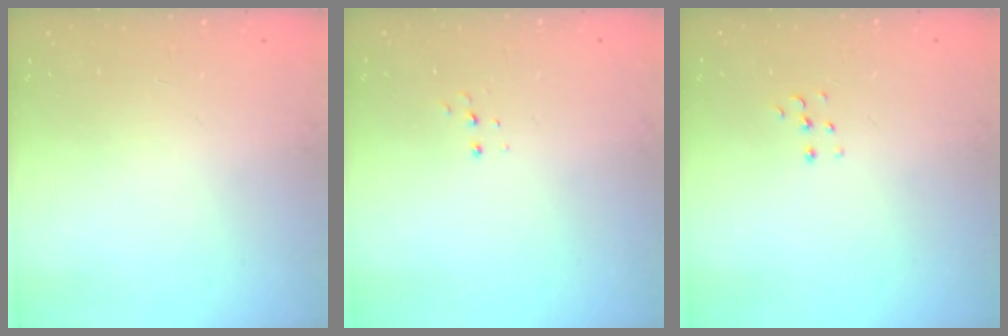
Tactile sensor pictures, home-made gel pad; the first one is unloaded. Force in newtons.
{"total": 3.6, "press": 3.5, "slide": 0.8}
{"total": 3.8, "press": 3.8, "slide": 0.6}